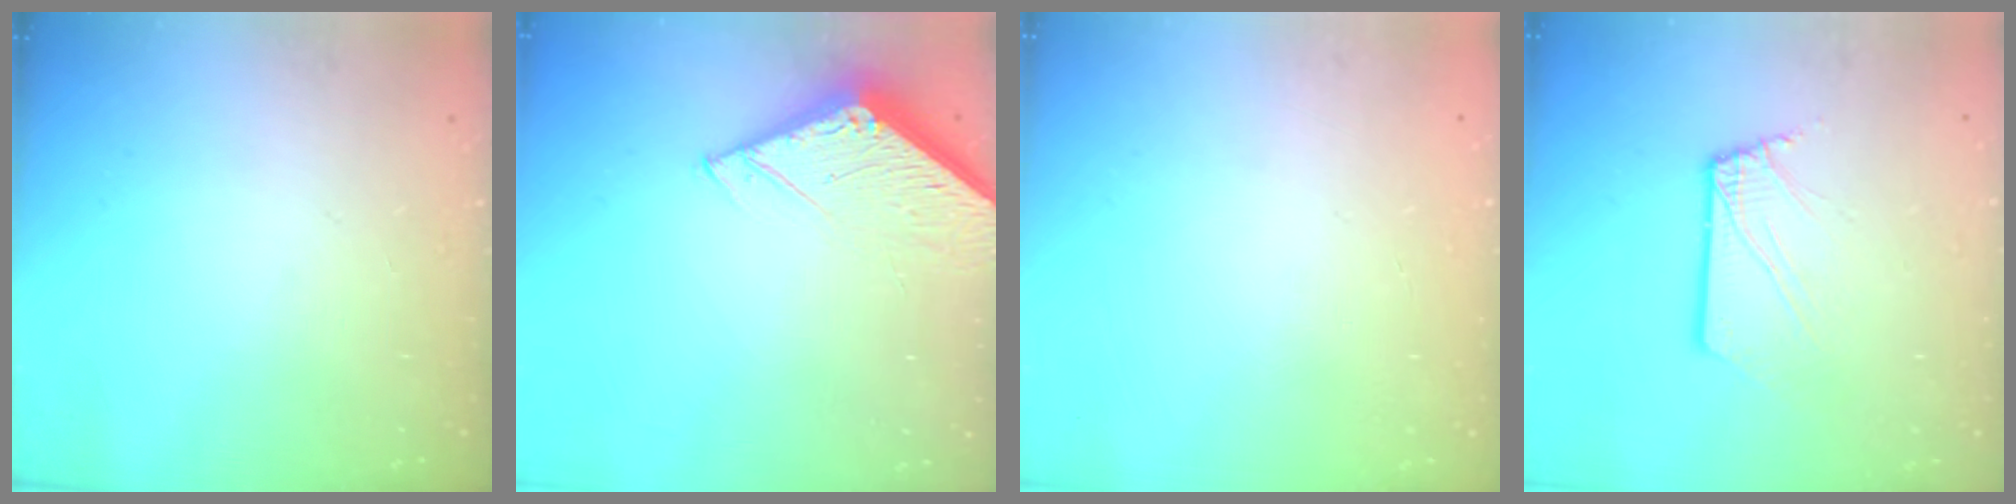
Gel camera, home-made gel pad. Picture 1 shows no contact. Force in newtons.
{"total": 5.0, "press": 4.9, "slide": 0.5}
{"total": 0.0}
{"total": 2.5, "press": 2.5, "slide": 0.3}